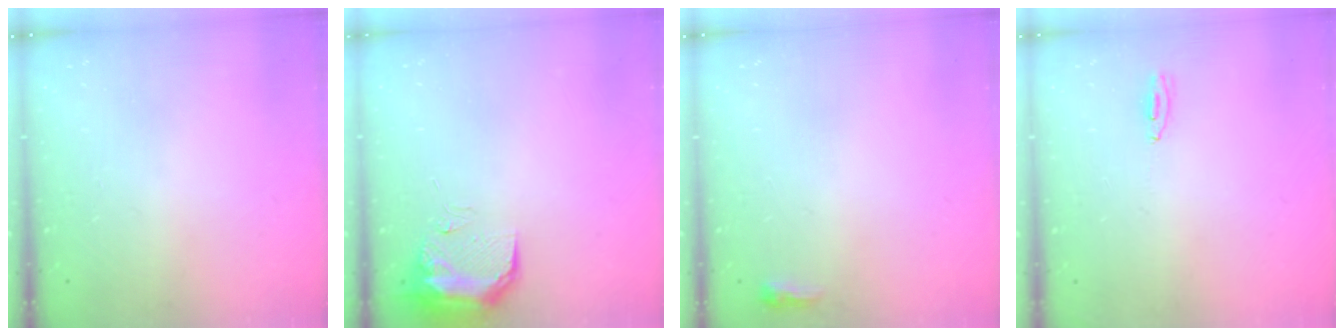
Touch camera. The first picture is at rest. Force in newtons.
{"total": 9.0, "press": 9.0, "slide": 0.9}
{"total": 2.9, "press": 2.8, "slide": 0.8}
{"total": 3.3, "press": 3.0, "slide": 1.5}